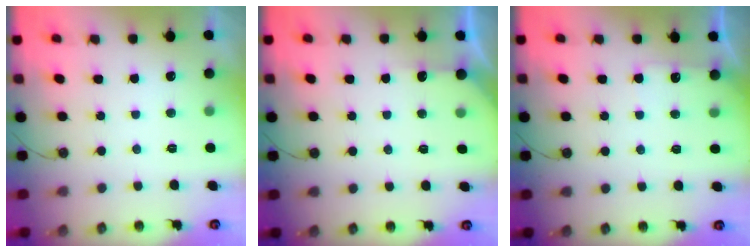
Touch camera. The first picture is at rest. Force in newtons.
{"total": 2.7, "press": 2.7, "slide": 0.2}
{"total": 5.0, "press": 4.9, "slide": 0.8}